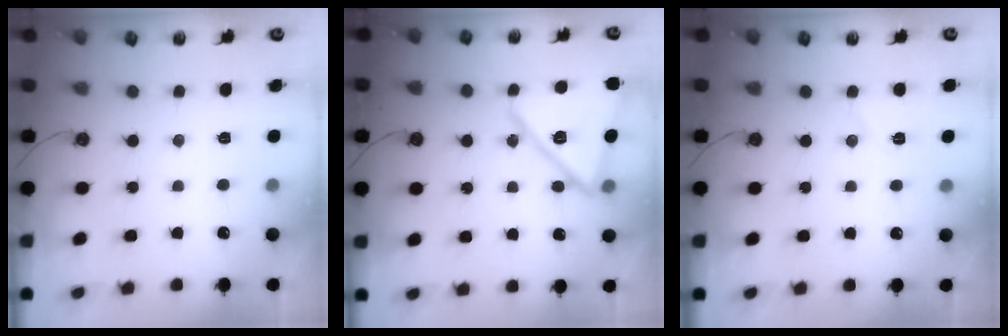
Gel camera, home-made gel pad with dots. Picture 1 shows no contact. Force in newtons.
{"total": 17.0, "press": 17.0, "slide": 1.1}
{"total": 5.7, "press": 5.1, "slide": 2.7}